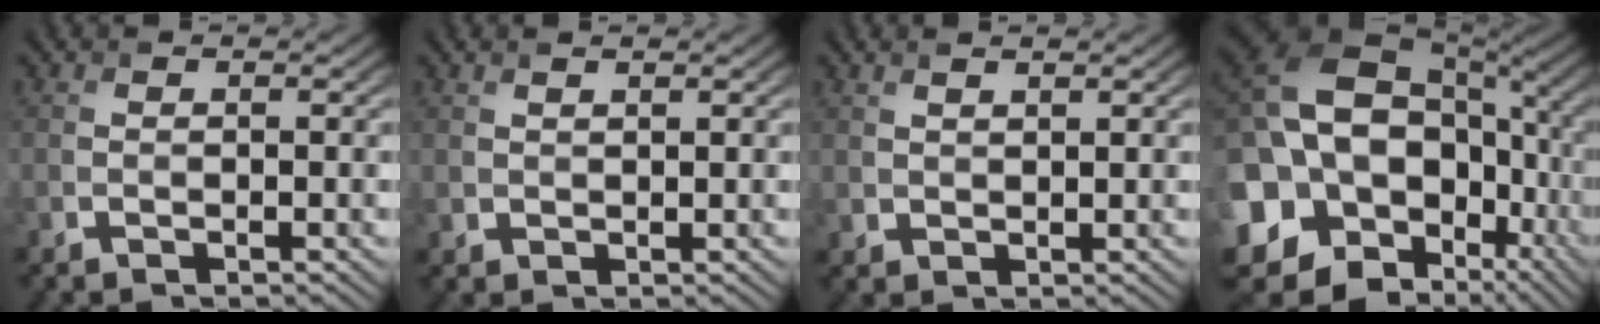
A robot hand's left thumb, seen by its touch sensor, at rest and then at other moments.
{"total": 1.3, "force": [1.2, 0.3, 0.2], "torque": [-0.012, -0.002, 0.030]}
{"total": 1.6, "force": [1.6, 0.2, 0.4], "torque": [-0.016, -0.002, 0.040]}
{"total": 23.1, "force": [0.3, 18.6, 13.8], "torque": [-0.339, 0.005, 0.003]}